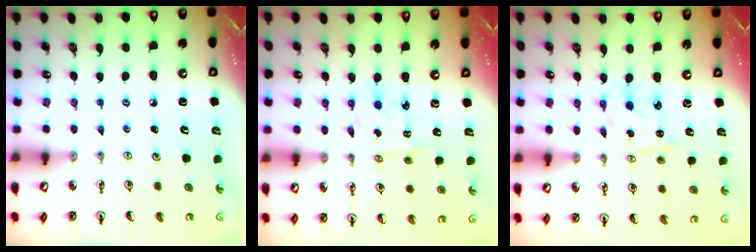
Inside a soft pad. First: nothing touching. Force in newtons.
{"total": 1.9, "press": 1.9, "slide": 0.1}
{"total": 2.3, "press": 2.3, "slide": 0.2}